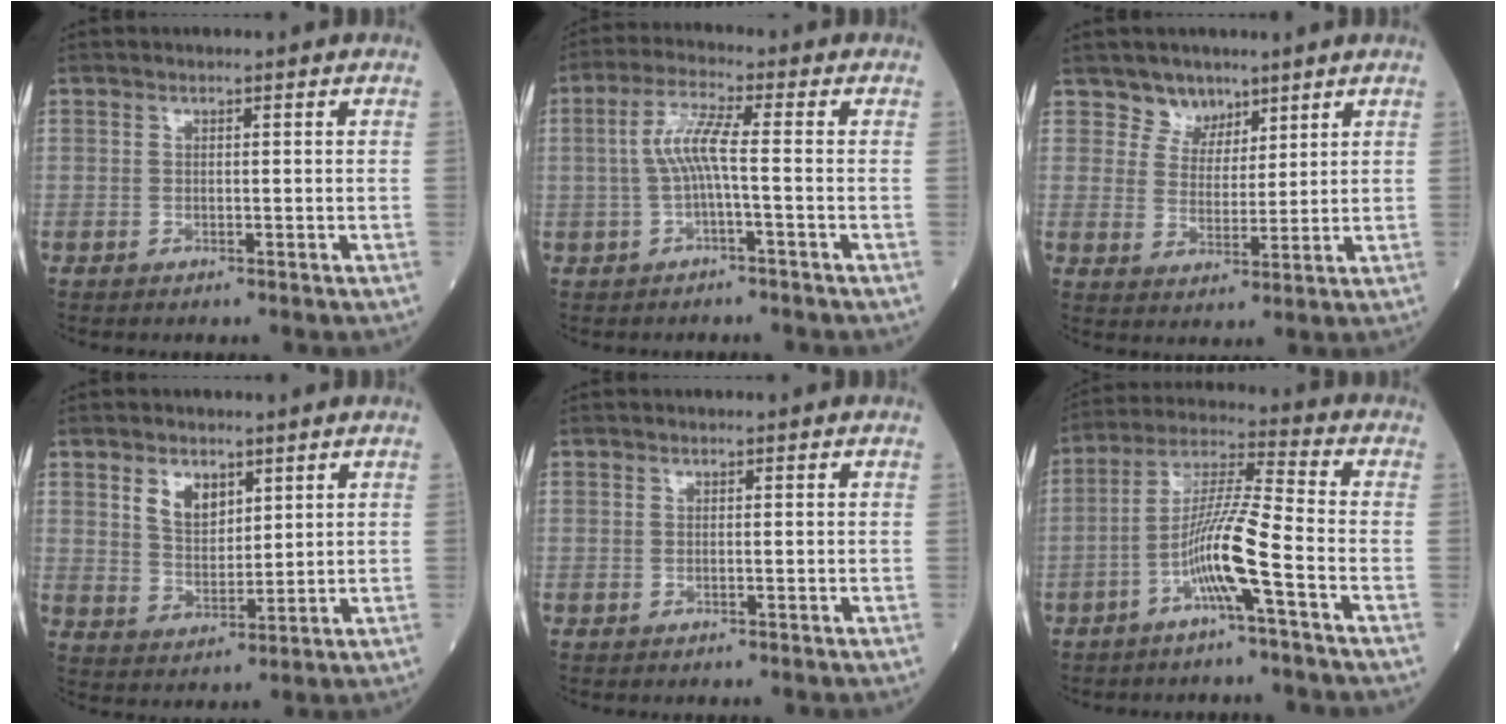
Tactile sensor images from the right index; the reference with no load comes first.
{"total": 5.4, "force": [-0.5, 0.3, 5.4], "torque": [-0.112, 0.016, -0.010]}
{"total": 4.4, "force": [3.4, 2.9, 0.2], "torque": [0.003, -0.002, 0.059]}
{"total": 5.4, "force": [2.9, 3.1, 3.4], "torque": [-0.066, 0.002, 0.059]}
{"total": 0.0}
{"total": 9.5, "force": [-4.0, -0.9, 8.6], "torque": [-0.172, 0.011, -0.079]}